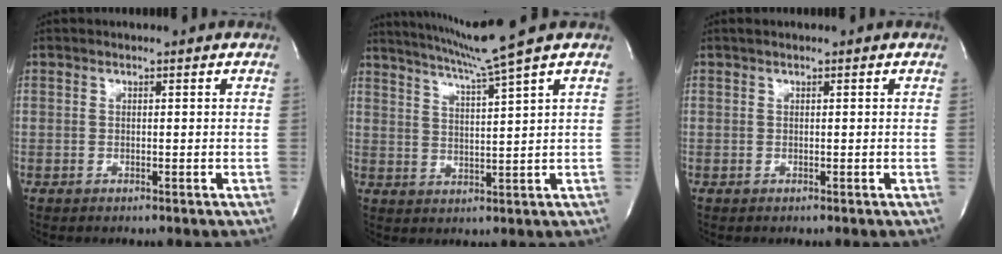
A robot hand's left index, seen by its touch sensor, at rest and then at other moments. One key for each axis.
{"total": 8.3, "fx": 6.5, "fy": -3.1, "fz": 4.1, "tx": -0.075, "ty": -0.018, "tz": 0.118}
{"total": 1.2, "fx": 0.9, "fy": 0.0, "fz": 0.8, "tx": -0.012, "ty": 0.014, "tz": 0.015}